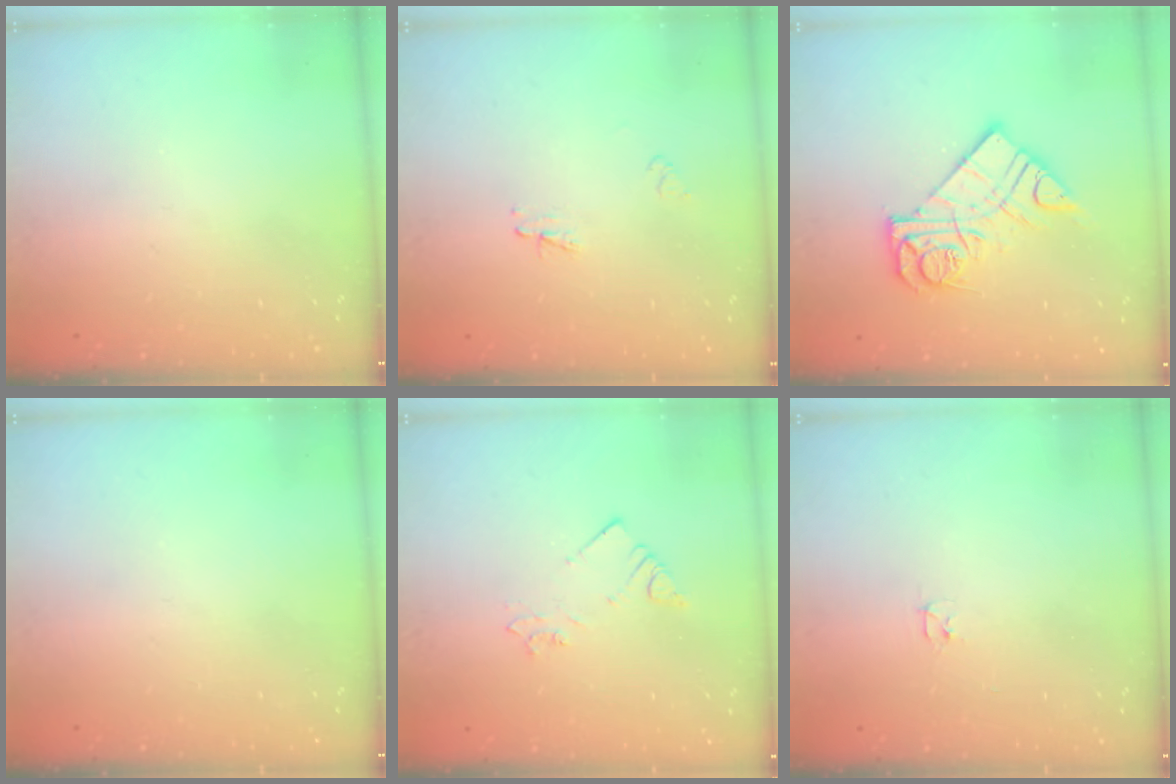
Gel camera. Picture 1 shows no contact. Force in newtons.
{"total": 2.3, "press": 2.3, "slide": 0.3}
{"total": 13.7, "press": 13.7, "slide": 1.4}
{"total": 0.0}
{"total": 2.7, "press": 2.7, "slide": 0.3}
{"total": 2.4, "press": 2.3, "slide": 0.4}